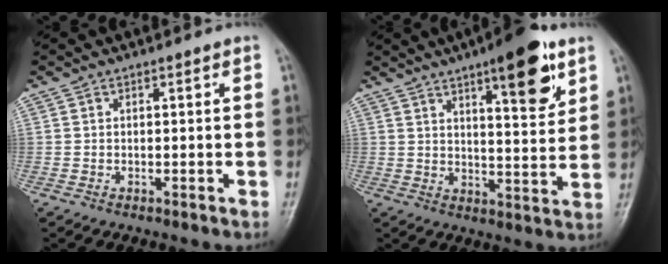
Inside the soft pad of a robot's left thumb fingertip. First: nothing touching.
{"total": 12.9, "force": [7.3, 3.6, 10.0], "torque": [-0.119, -0.038, 0.103]}